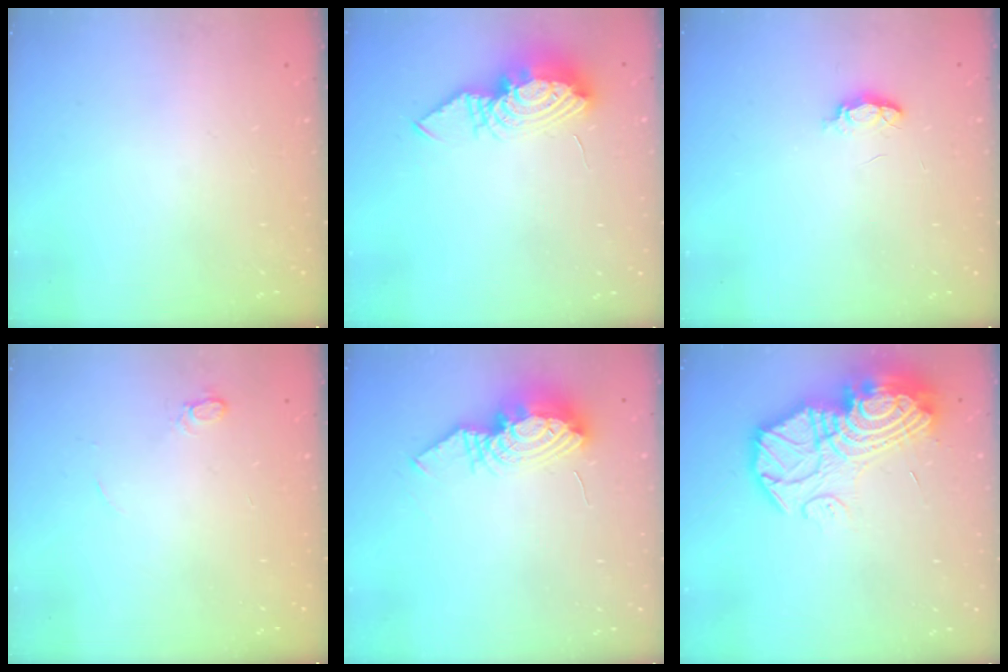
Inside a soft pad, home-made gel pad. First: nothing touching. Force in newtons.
{"total": 11.2, "press": 11.1, "slide": 1.0}
{"total": 3.9, "press": 3.9, "slide": 0.6}
{"total": 4.6, "press": 4.5, "slide": 0.6}
{"total": 9.7, "press": 9.6, "slide": 0.9}
{"total": 23.2, "press": 23.1, "slide": 2.1}